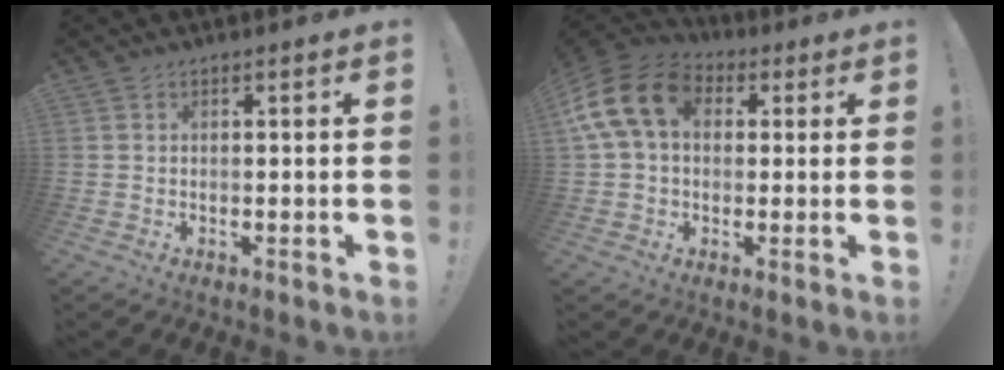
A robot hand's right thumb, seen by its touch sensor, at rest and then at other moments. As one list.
[{"total": 16.2, "force": [4.2, 11.6, 10.5], "torque": [-0.191, 0.008, 0.079]}]